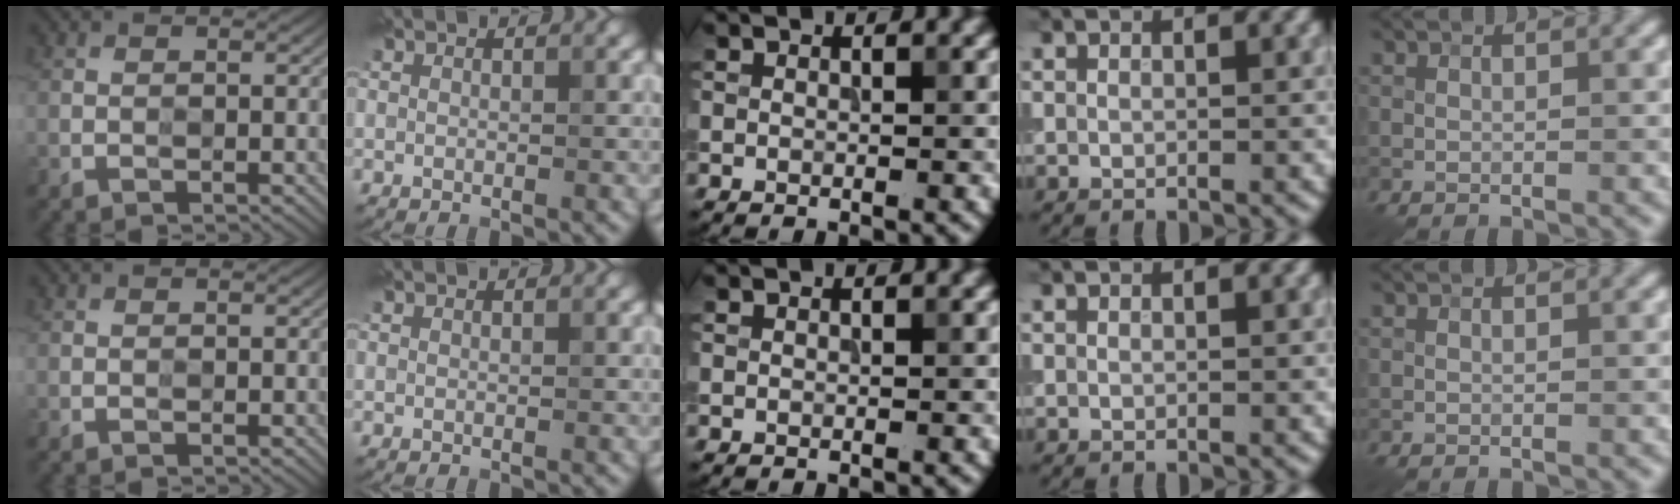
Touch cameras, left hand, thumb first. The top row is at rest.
{}